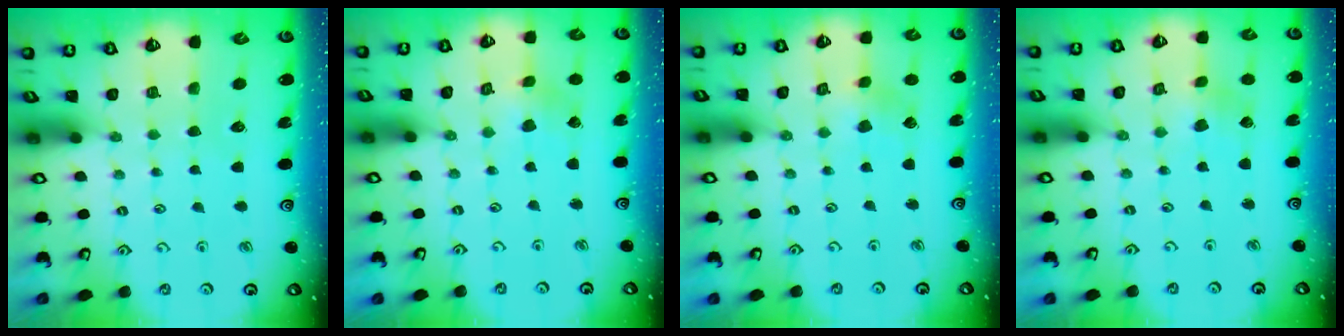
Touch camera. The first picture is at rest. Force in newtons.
{"total": 2.5, "press": 2.4, "slide": 0.3}
{"total": 3.2, "press": 3.2, "slide": 0.4}
{"total": 2.0, "press": 2.0, "slide": 0.3}